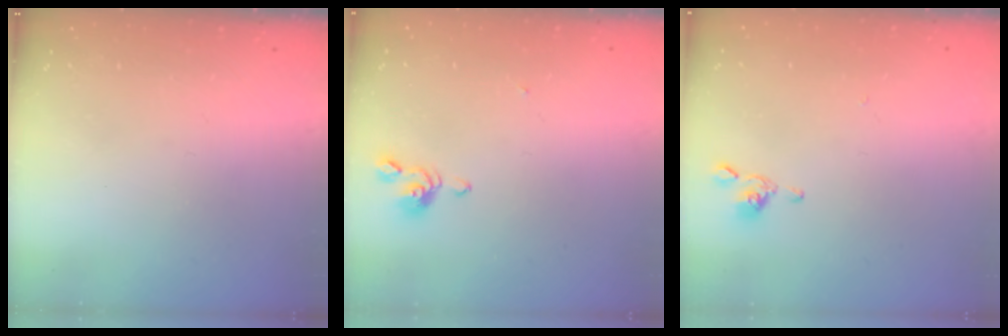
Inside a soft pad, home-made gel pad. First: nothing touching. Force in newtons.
{"total": 1.2, "press": 1.1, "slide": 0.4}
{"total": 2.2, "press": 2.2, "slide": 0.1}